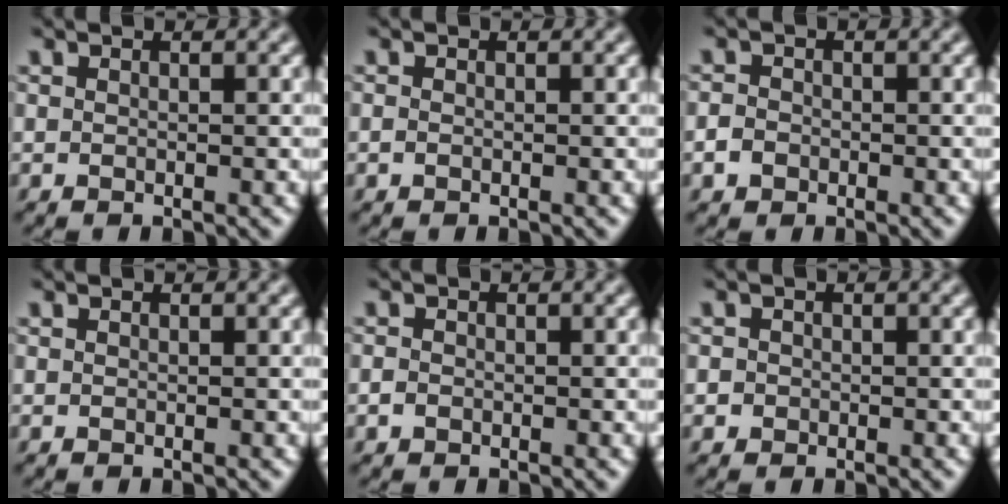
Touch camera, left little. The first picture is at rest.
{"total": 0.0}
{"total": 2.8, "force": [-1.2, 2.4, 0.8], "torque": [0.001, 0.011, -0.039]}
{"total": 0.0}
{"total": 0.9, "force": [-0.2, 0.8, 0.3], "torque": [0.006, 0.005, -0.010]}
{"total": 1.4, "force": [0.2, 1.3, 0.4], "torque": [0.008, 0.011, 0.000]}